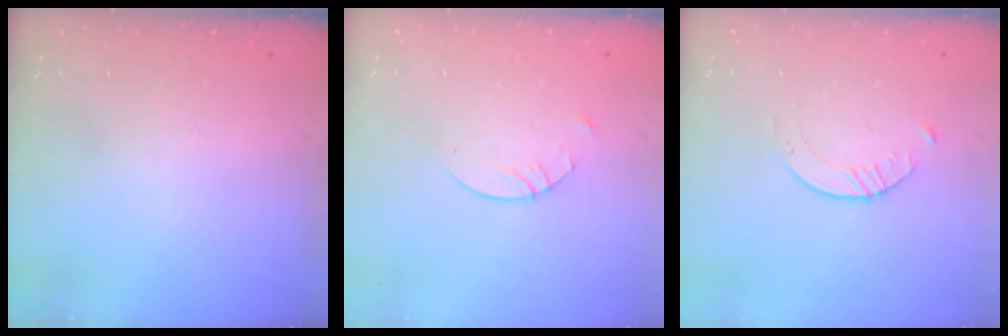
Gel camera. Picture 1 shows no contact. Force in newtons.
{"total": 2.4, "press": 2.4, "slide": 0.1}
{"total": 2.1, "press": 2.0, "slide": 0.3}